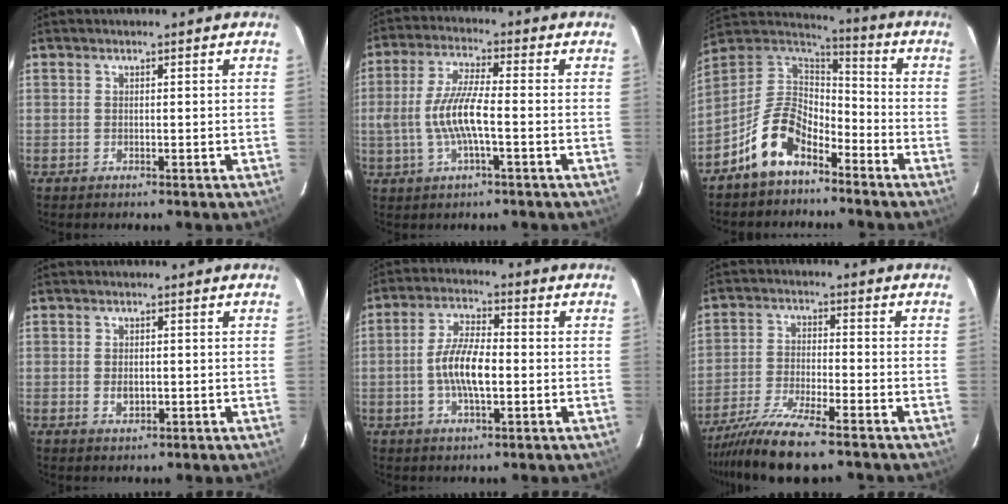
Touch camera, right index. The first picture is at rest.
{"total": 10.4, "force": [-1.9, 2.1, 10.0], "torque": [-0.207, 0.000, -0.035]}
{"total": 12.9, "force": [-7.9, 6.7, 7.7], "torque": [-0.174, 0.022, -0.154]}
{"total": 2.5, "force": [-0.5, 1.7, 1.7], "torque": [-0.029, -0.003, -0.006]}
{"total": 8.5, "force": [-1.4, 2.9, 7.8], "torque": [-0.154, 0.008, -0.028]}
{"total": 12.0, "force": [-9.7, 1.3, 6.9], "torque": [-0.156, -0.024, -0.181]}